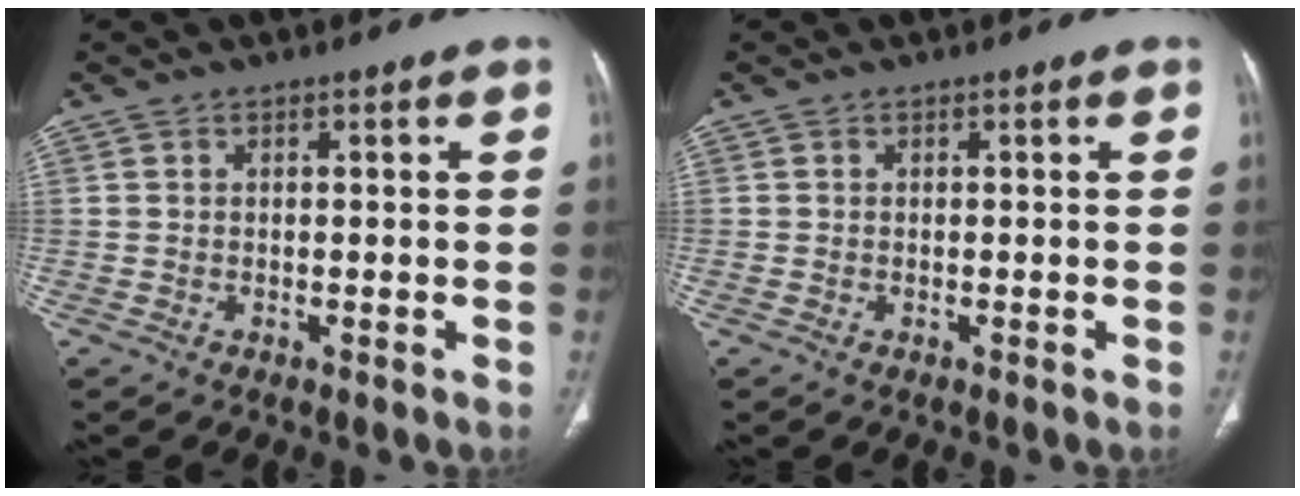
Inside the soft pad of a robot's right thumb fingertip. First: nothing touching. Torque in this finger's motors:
{"motor_torque": [-0.29, 0.02, -0.33, 0.15, -0.04]}